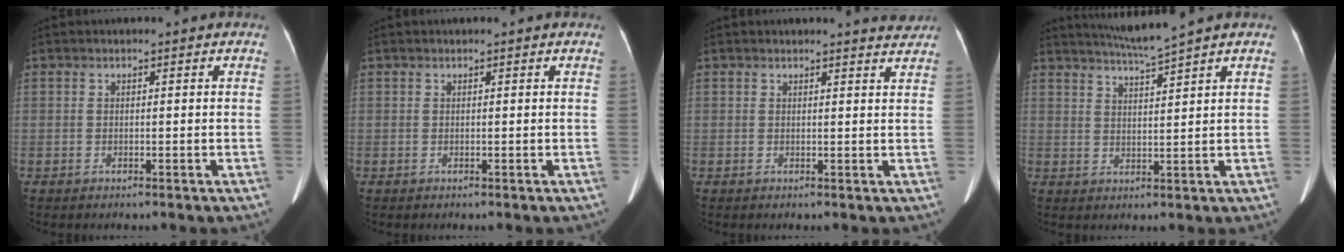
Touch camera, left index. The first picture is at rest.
{"total": 0.0}
{"total": 2.4, "force": [2.4, -0.2, 0.2], "torque": [-0.006, -0.014, 0.017]}
{"total": 4.7, "force": [4.0, -1.8, 1.6], "torque": [-0.032, -0.011, 0.079]}